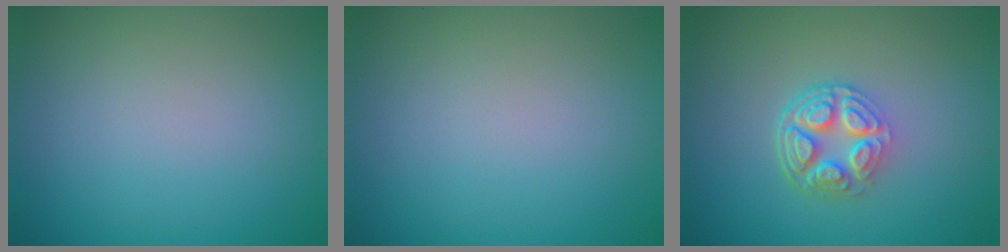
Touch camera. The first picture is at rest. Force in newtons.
{"total": 0.0}
{"total": 5.0, "press": 3.7, "slide": 3.4}